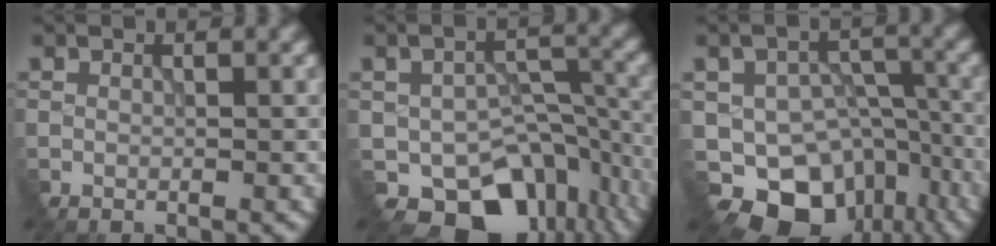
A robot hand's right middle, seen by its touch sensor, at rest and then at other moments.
{"total": 8.6, "force": [-4.9, 5.6, 4.3], "torque": [-0.043, -0.030, -0.064]}
{"total": 9.2, "force": [-4.8, 6.5, 4.4], "torque": [-0.057, -0.027, -0.064]}